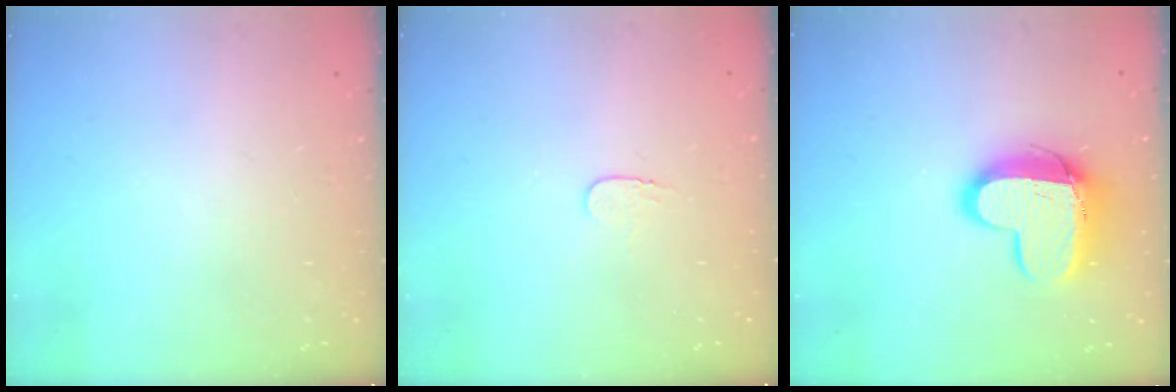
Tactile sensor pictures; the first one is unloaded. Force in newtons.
{"total": 3.6, "press": 3.6, "slide": 0.4}
{"total": 12.8, "press": 12.7, "slide": 1.4}